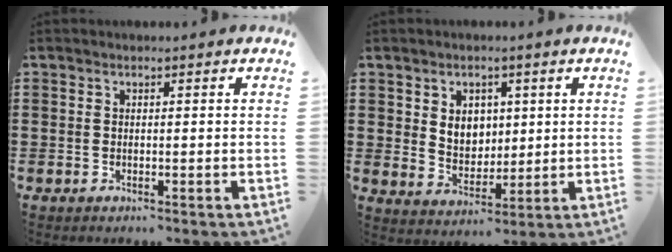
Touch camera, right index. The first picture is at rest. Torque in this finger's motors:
{"motor_torque": [0.58, 0.48, 0.22, 0.10]}